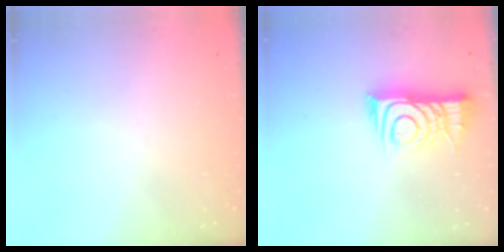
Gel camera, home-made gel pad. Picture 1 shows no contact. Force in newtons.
{"total": 10.6, "press": 10.6, "slide": 1.0}